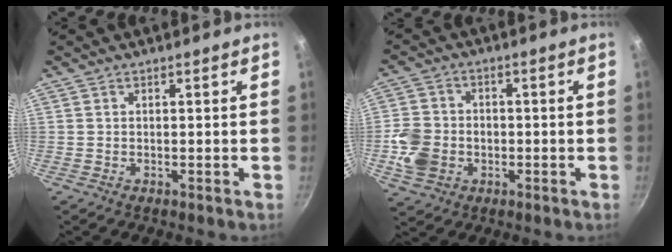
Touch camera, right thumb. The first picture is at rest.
{"total": 8.7, "force": [-1.9, 7.1, 4.6], "torque": [-0.076, 0.012, -0.035]}